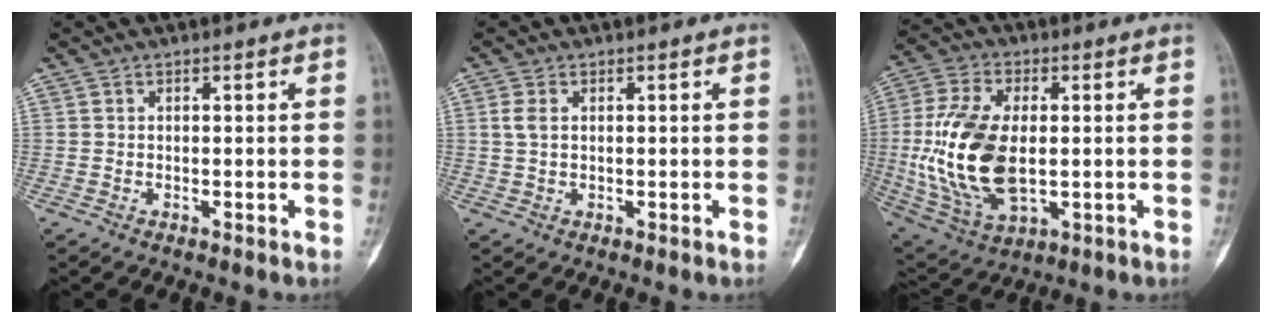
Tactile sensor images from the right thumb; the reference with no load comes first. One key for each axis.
{"total": 2.6, "fx": 0.6, "fy": 1.6, "fz": 2.0, "tx": -0.050, "ty": 0.003, "tz": 0.011}
{"total": 19.3, "fx": -0.6, "fy": 10.7, "fz": 16.1, "tx": -0.336, "ty": -0.008, "tz": 0.000}